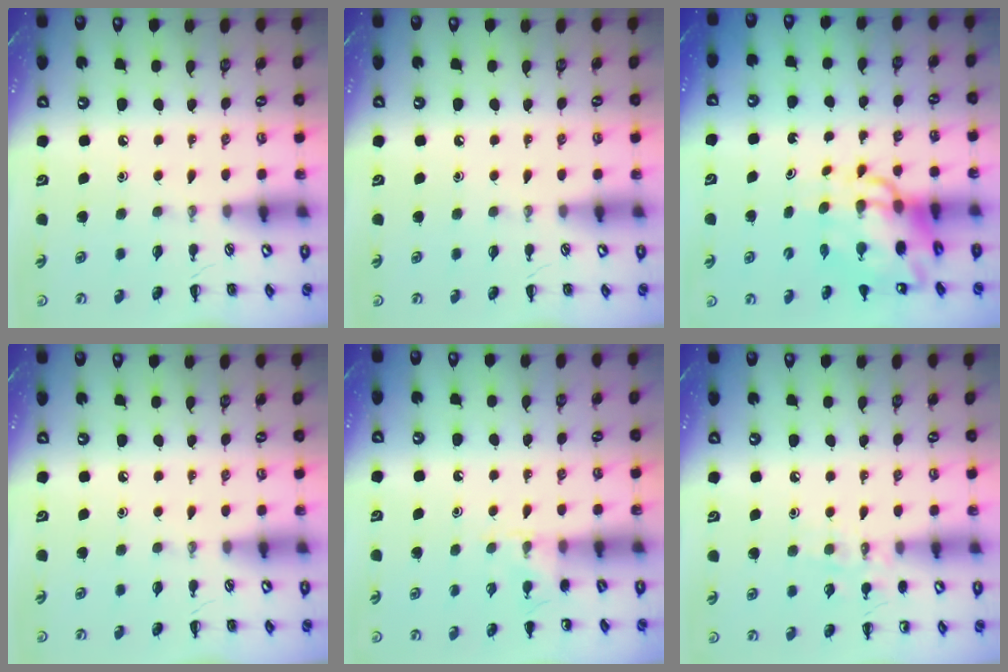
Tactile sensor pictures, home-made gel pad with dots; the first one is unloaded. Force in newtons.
{"total": 0.0}
{"total": 10.9, "press": 10.5, "slide": 3.0}
{"total": 0.0}
{"total": 7.4, "press": 7.1, "slide": 2.2}
{"total": 7.7, "press": 7.6, "slide": 1.5}